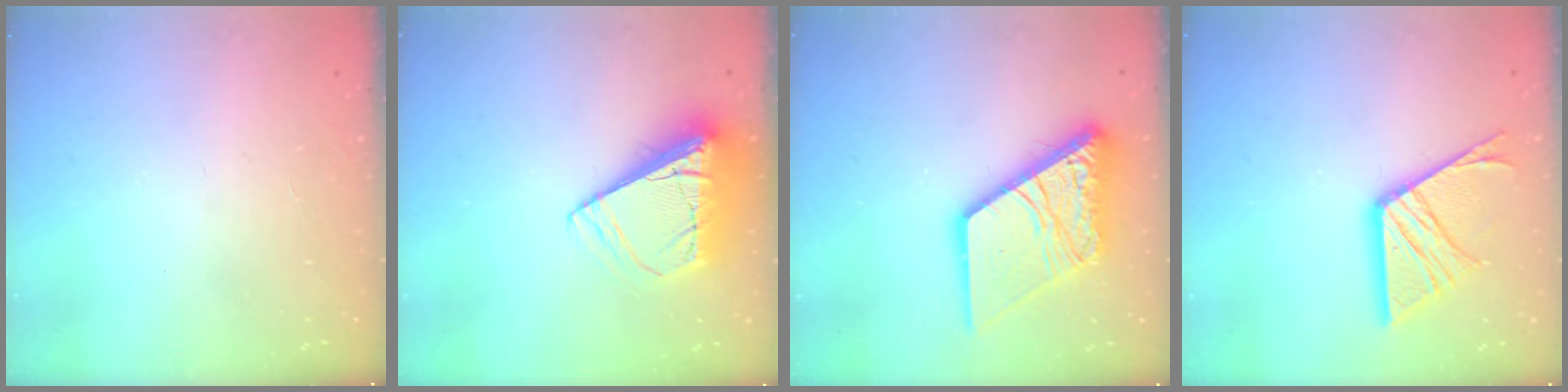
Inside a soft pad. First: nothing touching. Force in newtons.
{"total": 11.2, "press": 11.1, "slide": 1.4}
{"total": 18.7, "press": 18.6, "slide": 2.2}
{"total": 15.3, "press": 15.2, "slide": 1.5}